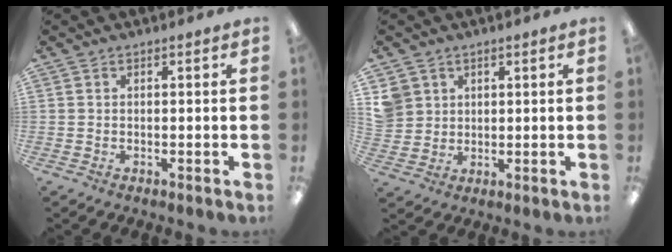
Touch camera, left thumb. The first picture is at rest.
{"total": 5.4, "force": [2.4, 4.8, 0.6], "torque": [-0.015, -0.001, 0.045]}